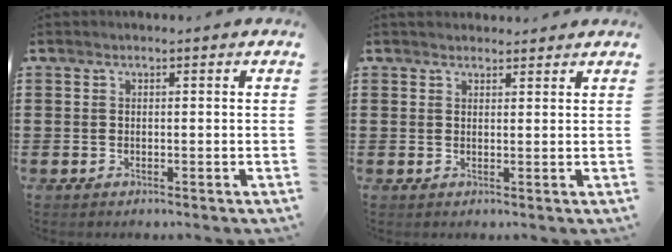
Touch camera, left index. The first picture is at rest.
{"total": 1.7, "force": [1.6, 0.7, -0.2], "torque": [-0.001, 0.005, 0.032]}